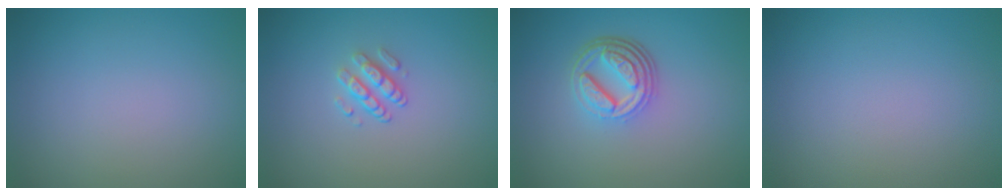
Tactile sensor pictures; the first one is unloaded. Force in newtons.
{"total": 1.8, "press": 1.3, "slide": 1.2}
{"total": 4.9, "press": 3.5, "slide": 3.4}
{"total": 0.0}